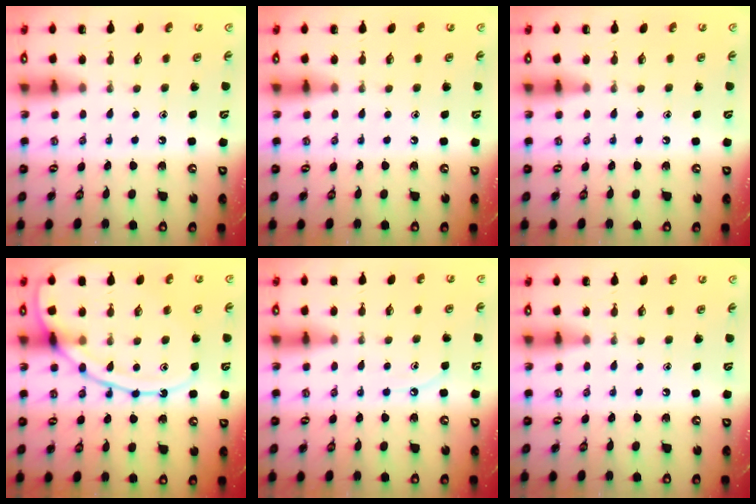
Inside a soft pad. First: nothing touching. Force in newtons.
{"total": 0.0}
{"total": 0.0}
{"total": 14.1, "press": 14.0, "slide": 1.4}
{"total": 5.4, "press": 5.4, "slide": 0.5}
{"total": 0.0}